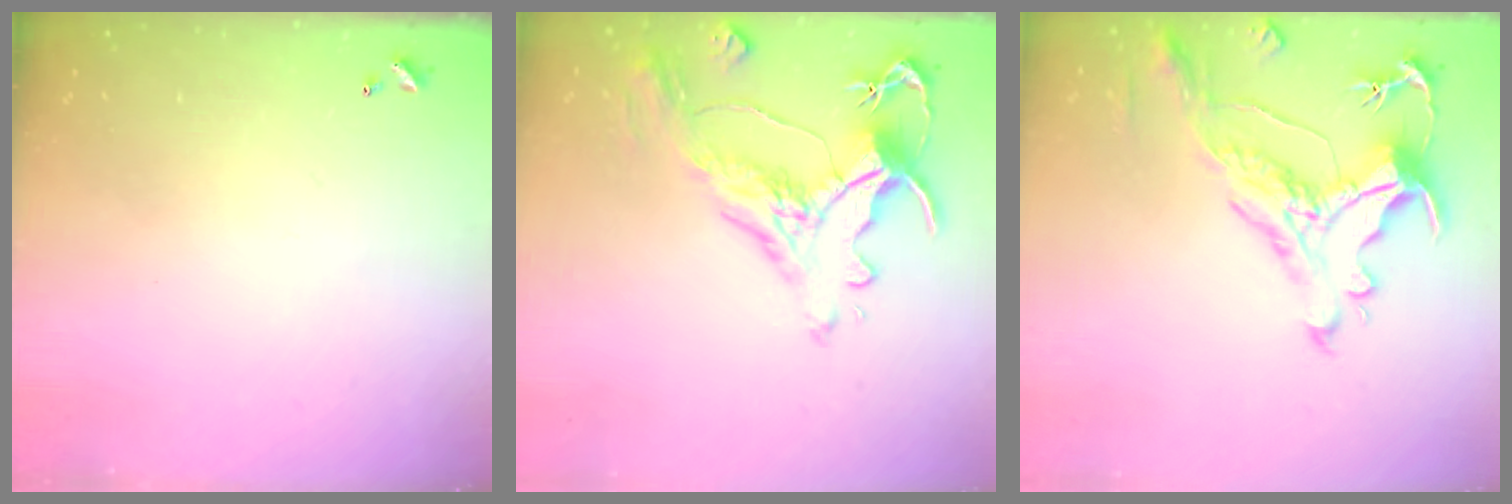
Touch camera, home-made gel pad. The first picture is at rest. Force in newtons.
{"total": 1.6, "press": 0.8, "slide": 1.4}
{"total": 1.7, "press": 0.9, "slide": 1.4}